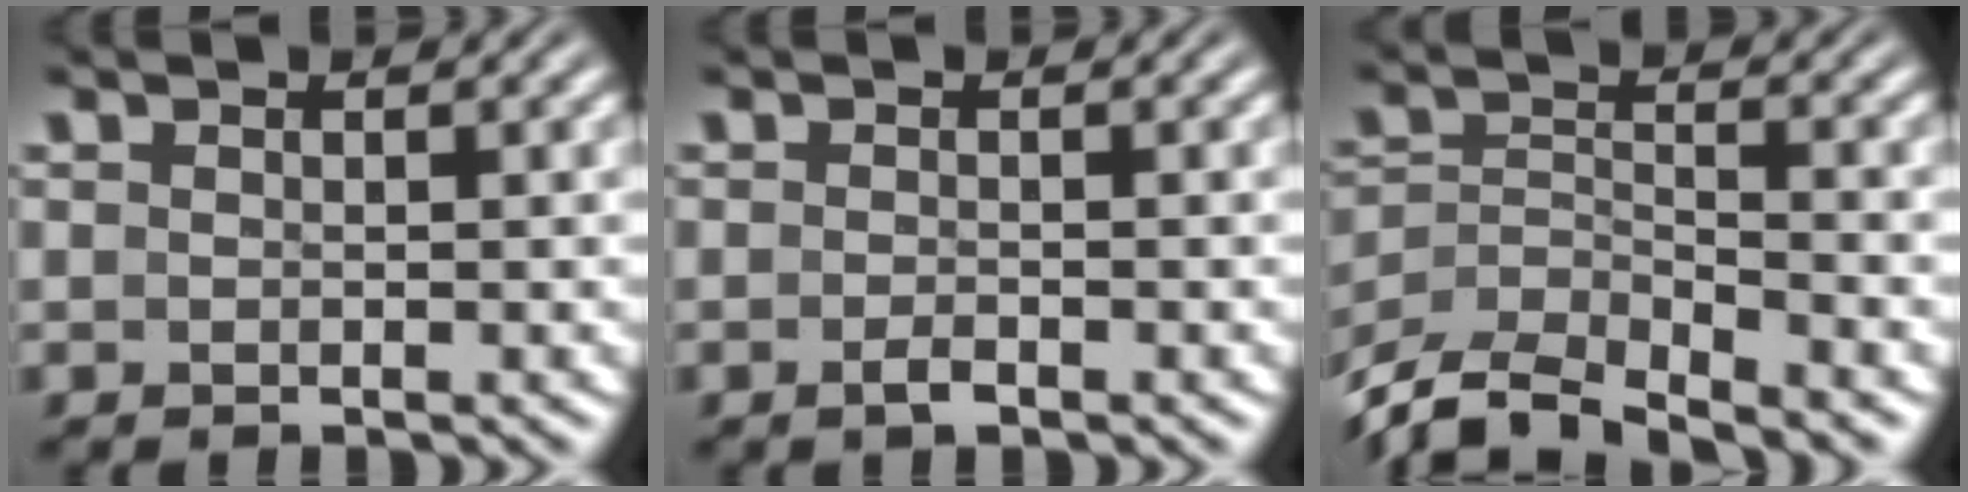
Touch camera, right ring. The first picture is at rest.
{"total": 0.9, "force": [-0.8, -0.2, 0.5], "torque": [-0.005, 0.001, -0.014]}
{"total": 8.1, "force": [-5.7, 4.5, 3.7], "torque": [-0.092, -0.044, -0.080]}